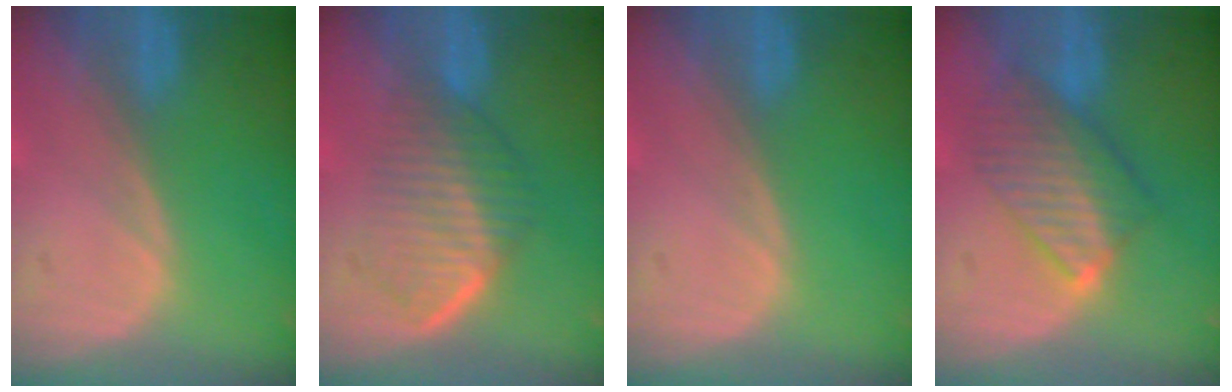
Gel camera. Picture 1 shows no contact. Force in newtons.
{"total": 7.0, "press": 6.1, "slide": 3.5}
{"total": 0.0}
{"total": 6.9, "press": 6.8, "slide": 1.2}